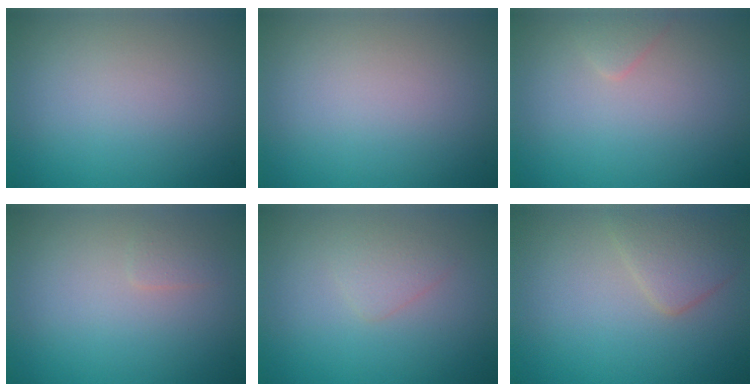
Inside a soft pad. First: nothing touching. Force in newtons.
{"total": 0.0}
{"total": 0.9, "press": 0.9, "slide": 0.1}
{"total": 0.7, "press": 0.7, "slide": 0.1}
{"total": 1.3, "press": 1.3, "slide": 0.1}
{"total": 2.5, "press": 2.5, "slide": 0.2}